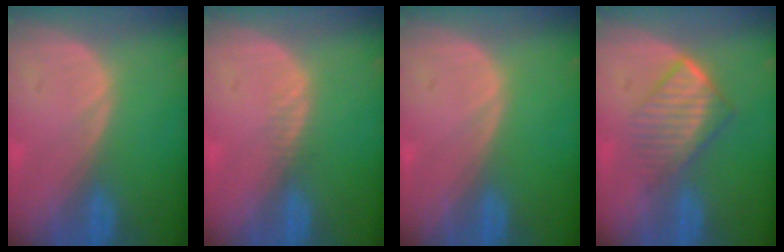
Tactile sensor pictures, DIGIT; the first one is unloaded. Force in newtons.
{"total": 1.2, "press": 0.9, "slide": 0.8}
{"total": 0.0}
{"total": 6.9, "press": 5.9, "slide": 3.5}